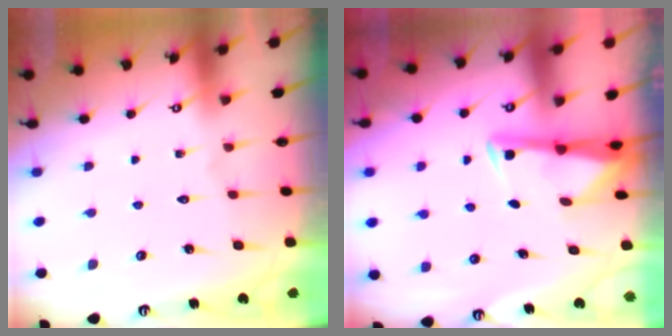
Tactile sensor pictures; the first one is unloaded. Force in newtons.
{"total": 3.1, "press": 3.1, "slide": 0.3}